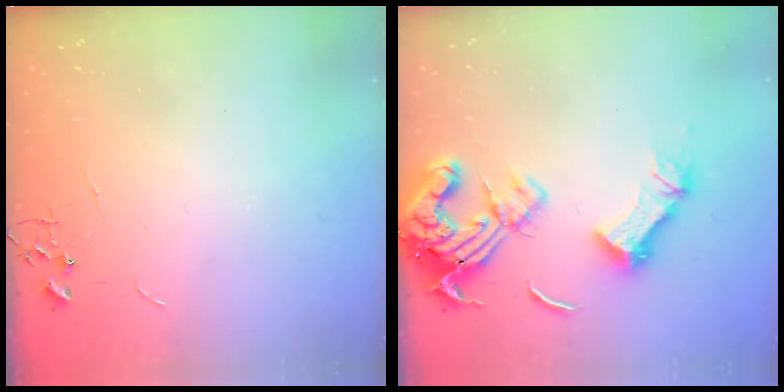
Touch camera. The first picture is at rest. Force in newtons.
{"total": 17.6, "press": 17.5, "slide": 2.1}